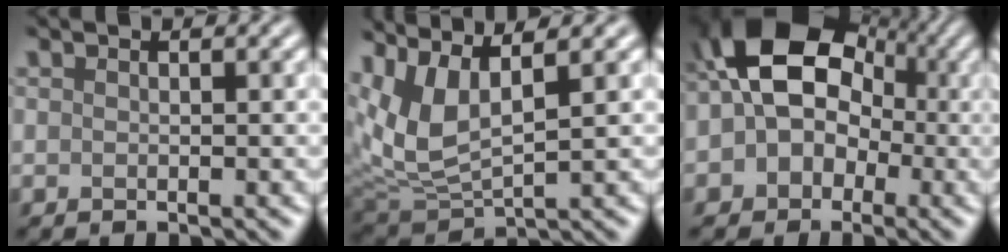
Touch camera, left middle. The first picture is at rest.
{"total": 6.3, "force": [2.7, 2.6, 5.1], "torque": [-0.127, -0.001, 0.057]}
{"total": 12.6, "force": [1.0, 10.1, 7.5], "torque": [-0.101, 0.037, -0.024]}